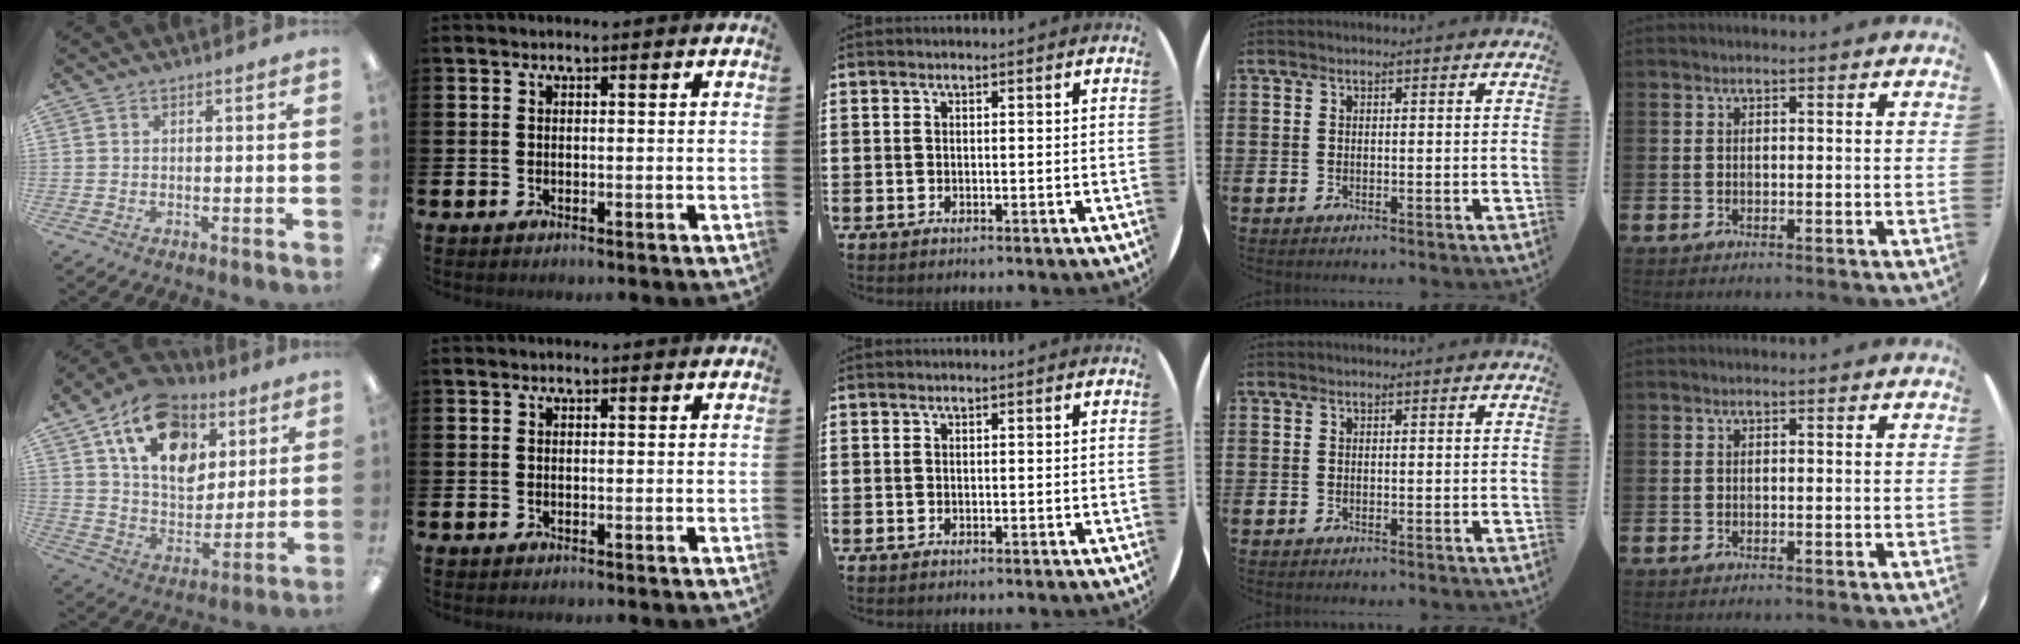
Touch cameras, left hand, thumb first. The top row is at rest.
{"thumb": {"total": 17.4, "force": [9.0, 11.5, 9.4], "torque": [-0.154, -0.031, 0.166]}}